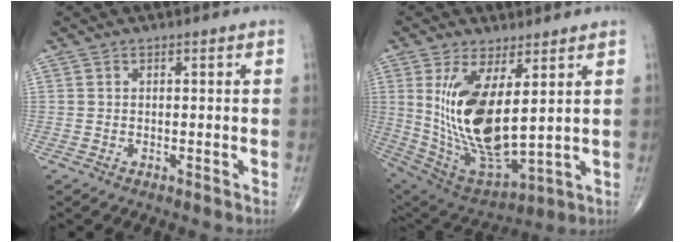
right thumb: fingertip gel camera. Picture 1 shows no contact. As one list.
[{"total": 18.3, "force": [3.6, 7.5, 16.3], "torque": [-0.312, -0.032, 0.093]}]